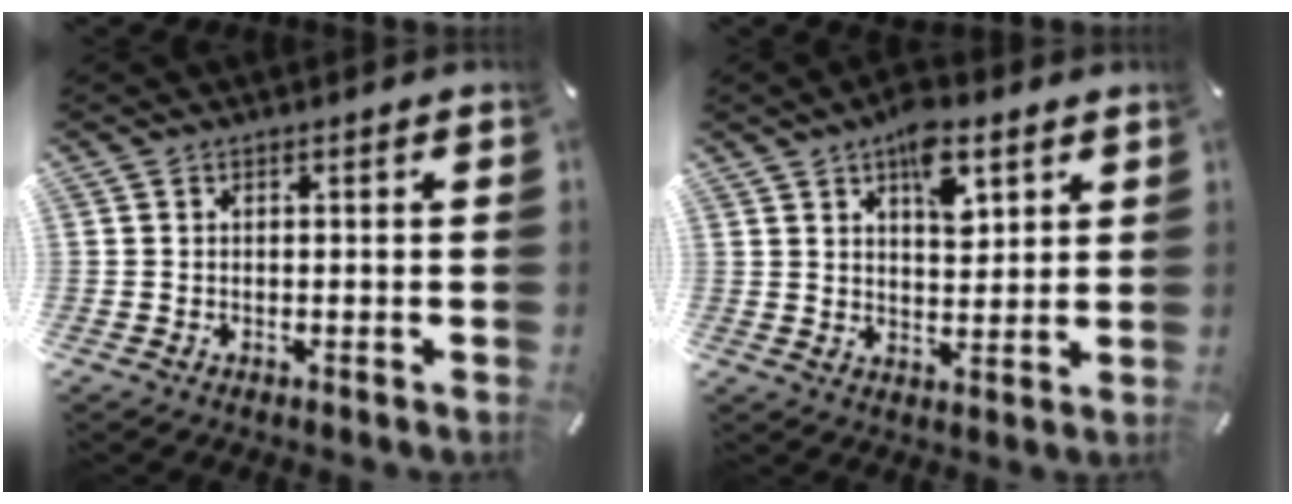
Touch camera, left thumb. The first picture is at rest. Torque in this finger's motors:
{"motor_torque": [1.65, 1.81, 0.98, -1.03, 0.25]}